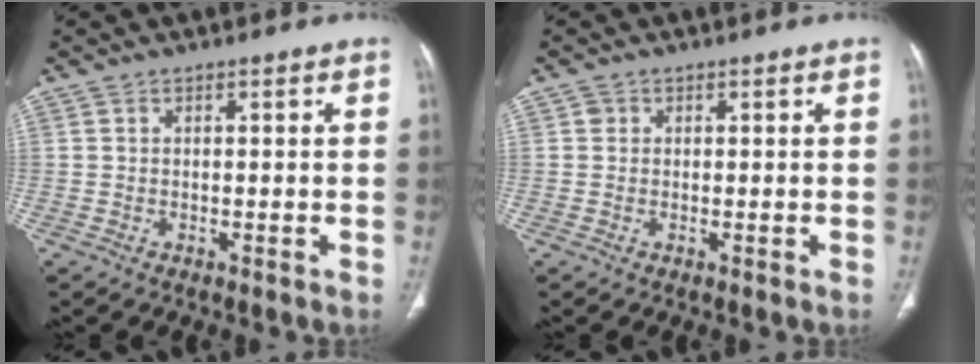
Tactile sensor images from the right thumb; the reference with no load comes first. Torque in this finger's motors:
{"motor_torque": [0.18, 0.11, 0.29, 0.19, 0.00]}